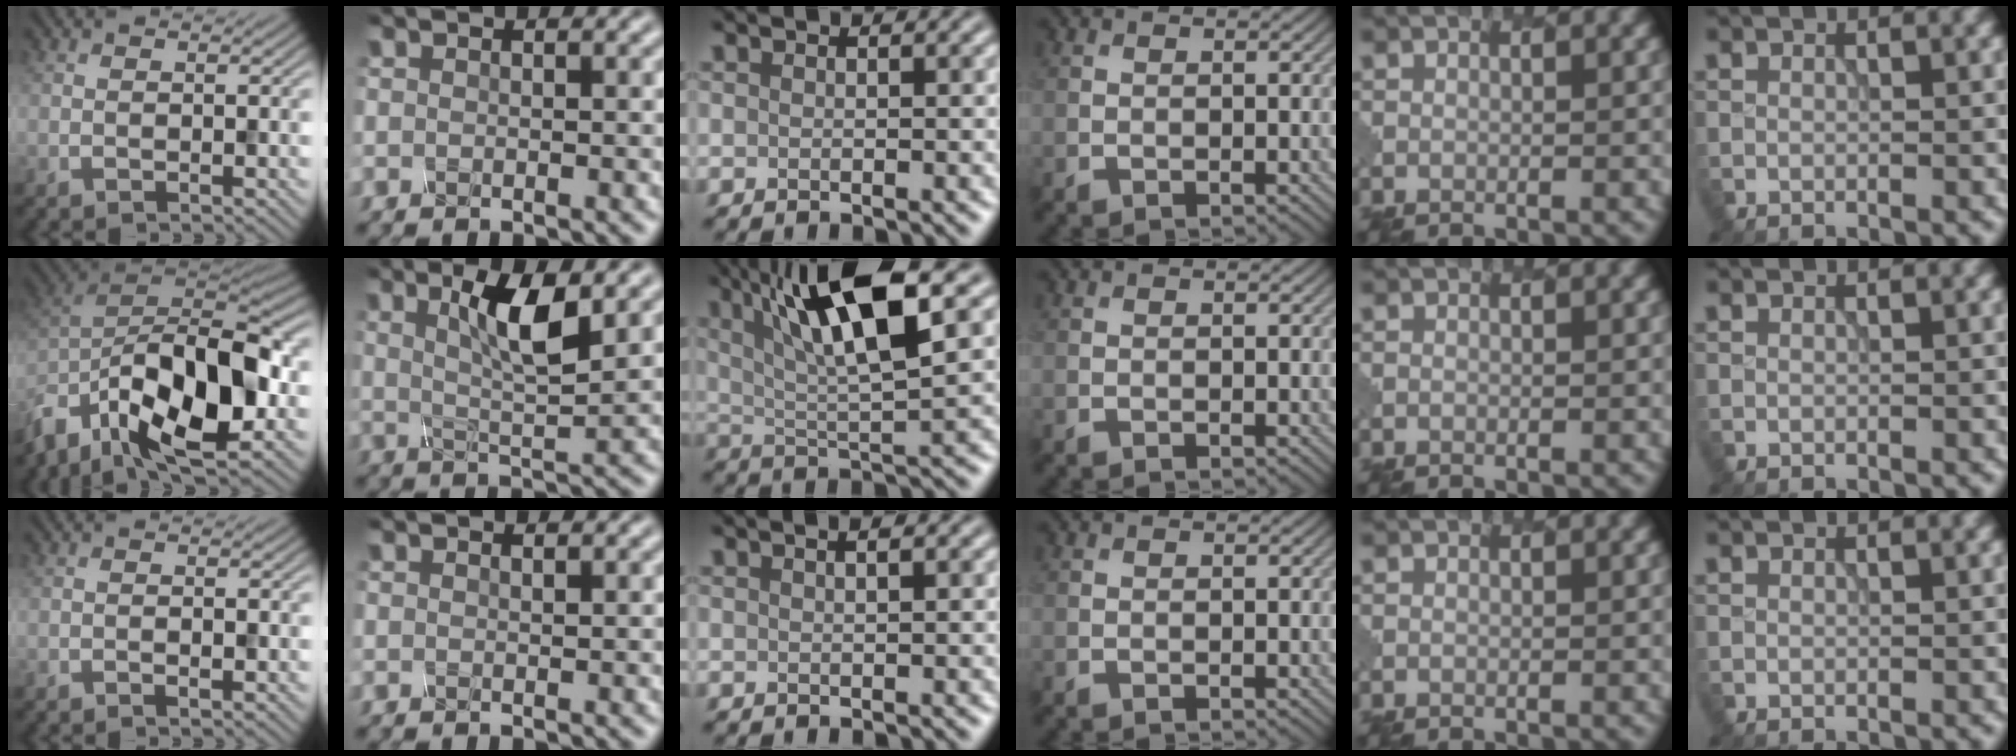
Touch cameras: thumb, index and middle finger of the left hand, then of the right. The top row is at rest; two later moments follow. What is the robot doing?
{"motion": "twist", "object": "rubiks cube"}